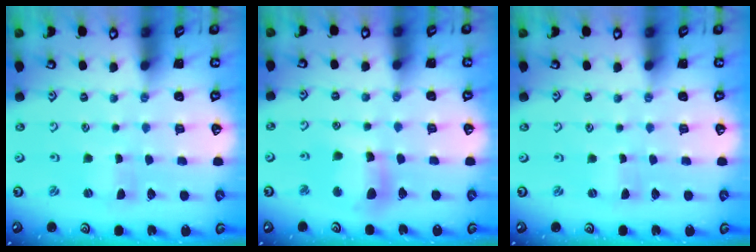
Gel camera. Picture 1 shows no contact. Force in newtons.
{"total": 10.9, "press": 10.9, "slide": 1.3}
{"total": 0.0}